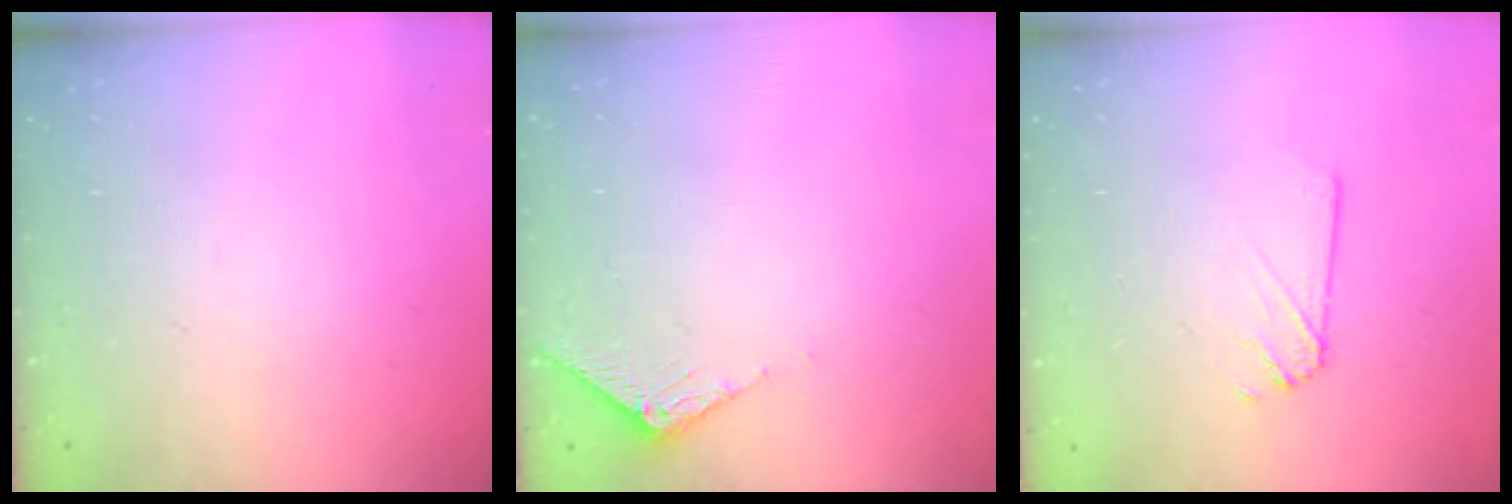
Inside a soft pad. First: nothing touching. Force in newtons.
{"total": 3.2, "press": 3.2, "slide": 0.3}
{"total": 1.8, "press": 1.8, "slide": 0.0}